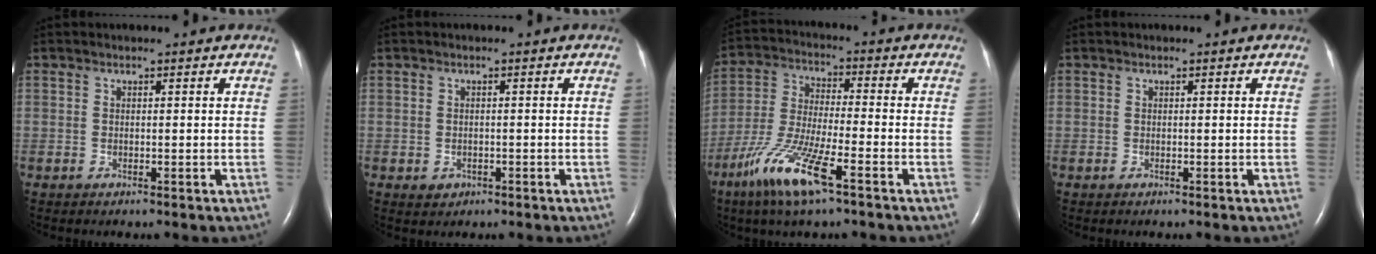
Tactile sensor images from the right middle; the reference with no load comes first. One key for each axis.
{"total": 1.4, "fx": -0.6, "fy": 1.2, "fz": 0.4, "tx": -0.002, "ty": 0.003, "tz": -0.003}
{"total": 11.9, "fx": -6.8, "fy": 1.4, "fz": 9.7, "tx": -0.209, "ty": -0.022, "tz": -0.133}
{"total": 0.0}